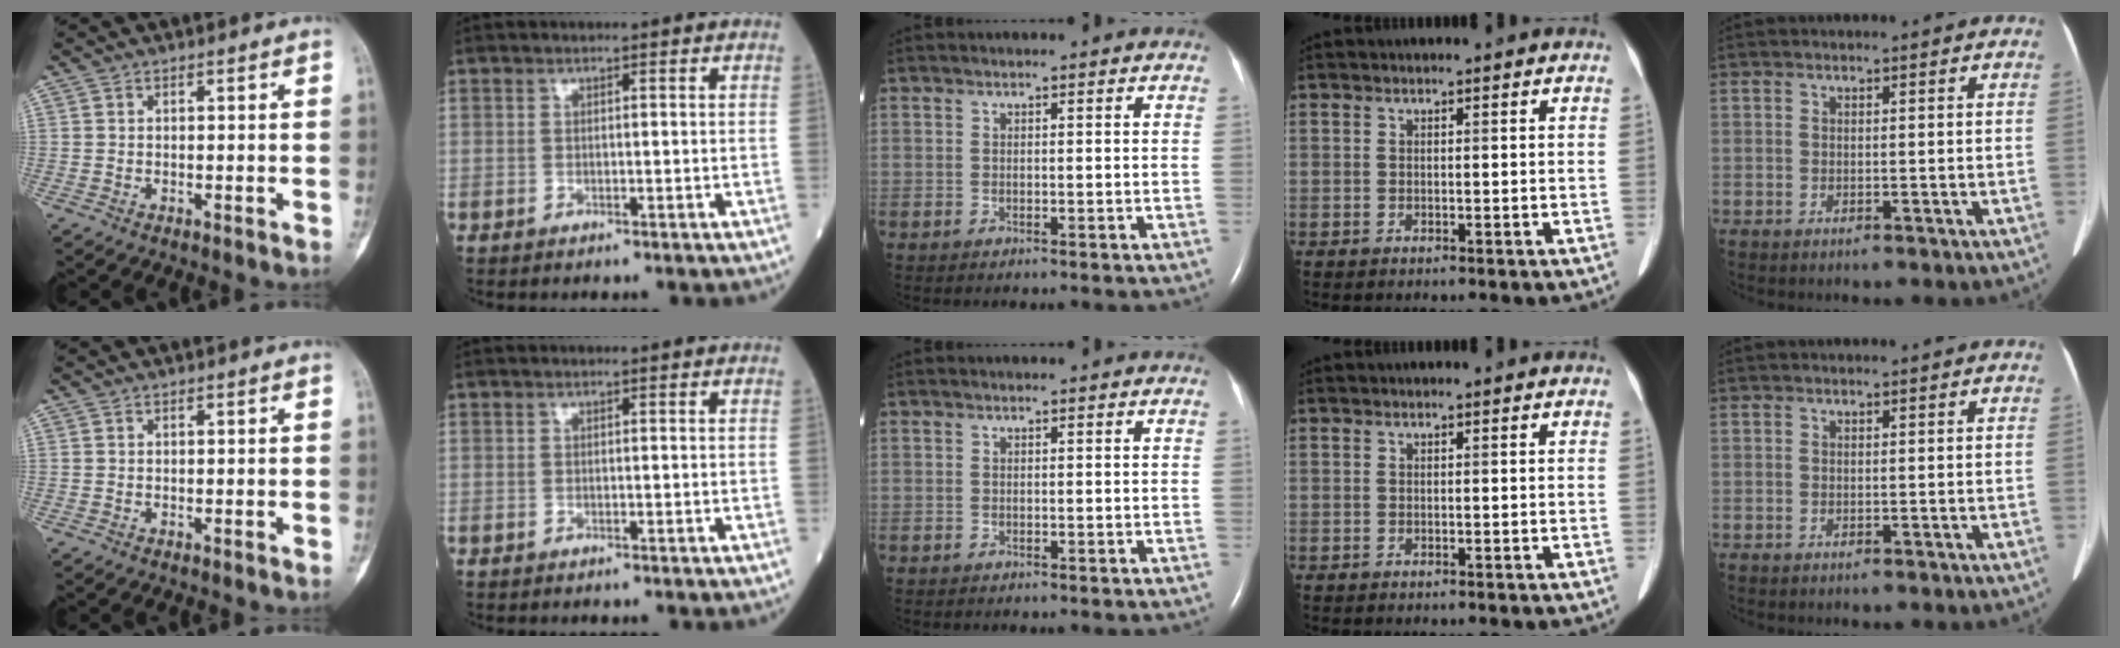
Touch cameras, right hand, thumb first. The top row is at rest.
{}